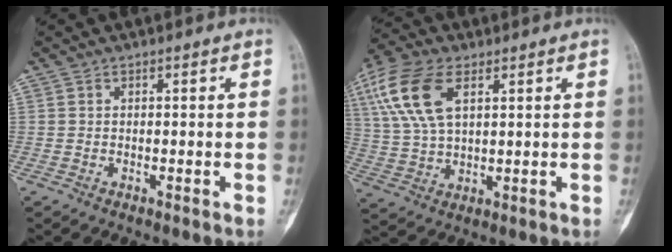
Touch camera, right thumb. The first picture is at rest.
{"total": 13.7, "force": [5.3, 7.1, 10.4], "torque": [-0.224, 0.001, 0.105]}